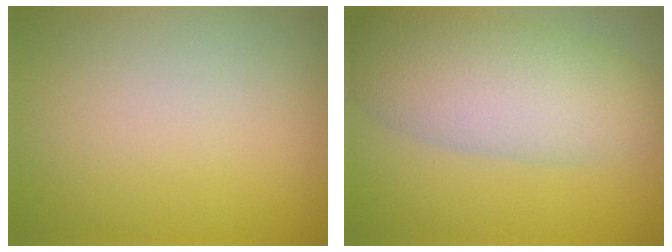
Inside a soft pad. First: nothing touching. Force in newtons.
{"total": 7.3, "press": 7.3, "slide": 0.1}